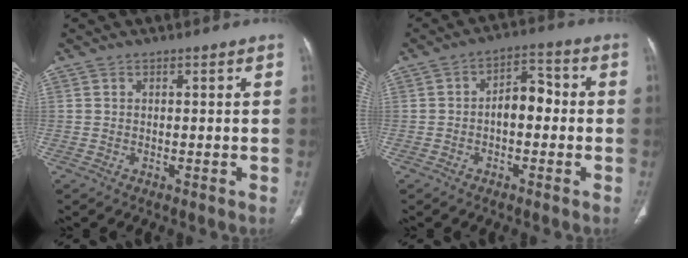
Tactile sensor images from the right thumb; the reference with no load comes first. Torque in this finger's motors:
{"motor_torque": [0.67, 1.22, 0.60, 0.39, 0.05]}